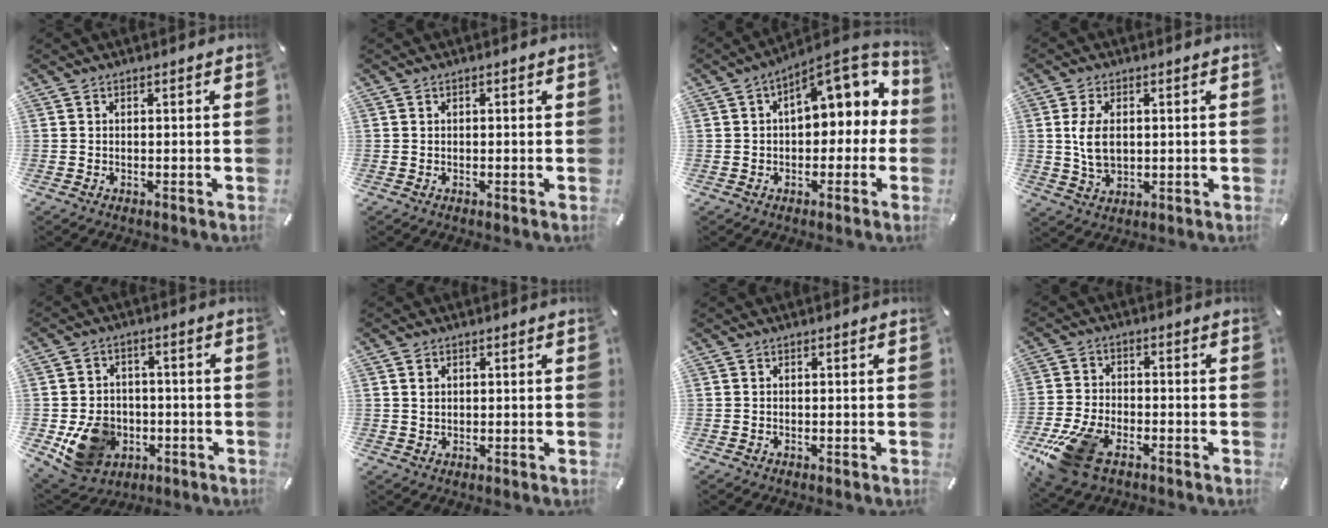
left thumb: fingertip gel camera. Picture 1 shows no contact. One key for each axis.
{"total": 0.0}
{"total": 11.1, "fx": 3.7, "fy": 6.2, "fz": 8.4, "tx": -0.101, "ty": -0.030, "tz": 0.060}
{"total": 7.0, "fx": 1.0, "fy": 4.5, "fz": 5.3, "tx": -0.118, "ty": 0.000, "tz": 0.015}
{"total": 12.2, "fx": -3.6, "fy": 10.3, "fz": 5.5, "tx": -0.117, "ty": 0.021, "tz": -0.054}
{"total": 1.6, "fx": 0.6, "fy": 1.4, "fz": 0.6, "tx": -0.006, "ty": 0.000, "tz": 0.009}
{"total": 0.0}
{"total": 12.5, "fx": -7.1, "fy": 6.8, "fz": 7.8, "tx": -0.163, "ty": 0.024, "tz": -0.127}